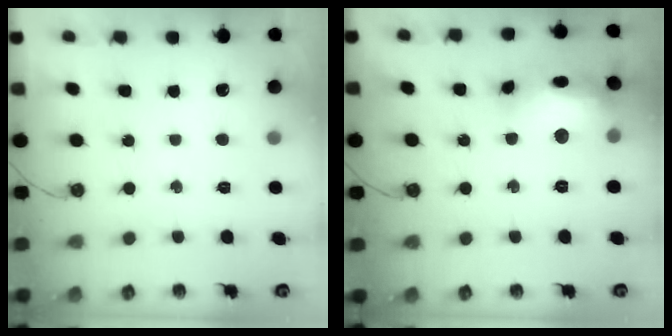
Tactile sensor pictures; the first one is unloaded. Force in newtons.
{"total": 16.8, "press": 16.7, "slide": 1.9}